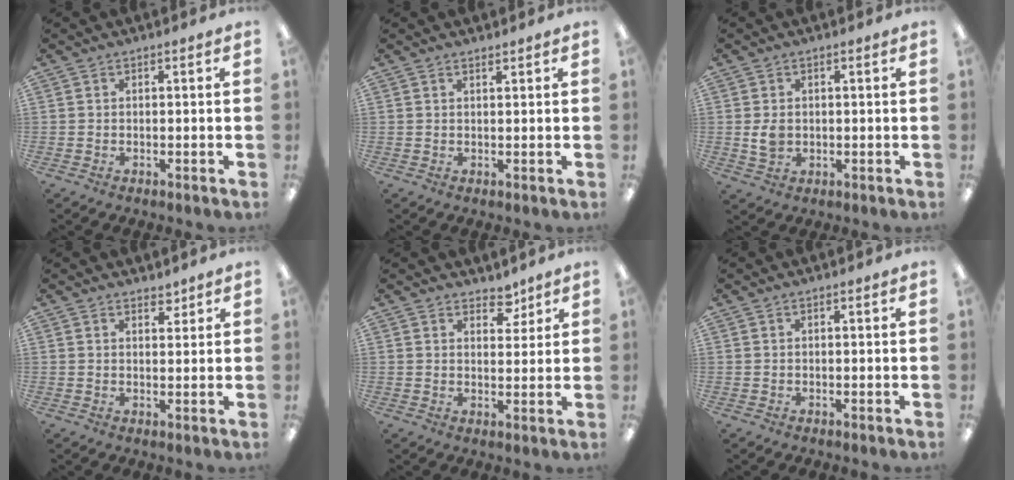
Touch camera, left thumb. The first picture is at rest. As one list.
[{"total": 1.0, "force": [1.0, 0.2, 0.3], "torque": [-0.006, -0.002, 0.019]}, {"total": 3.7, "force": [0.1, 2.9, 2.4], "torque": [-0.044, 0.000, -0.001]}, {"total": 2.7, "force": [2.3, 1.1, 0.8], "torque": [-0.002, -0.013, 0.041]}, {"total": 4.8, "force": [3.8, 2.6, 1.4], "torque": [0.003, -0.026, 0.062]}, {"total": 0.0}]